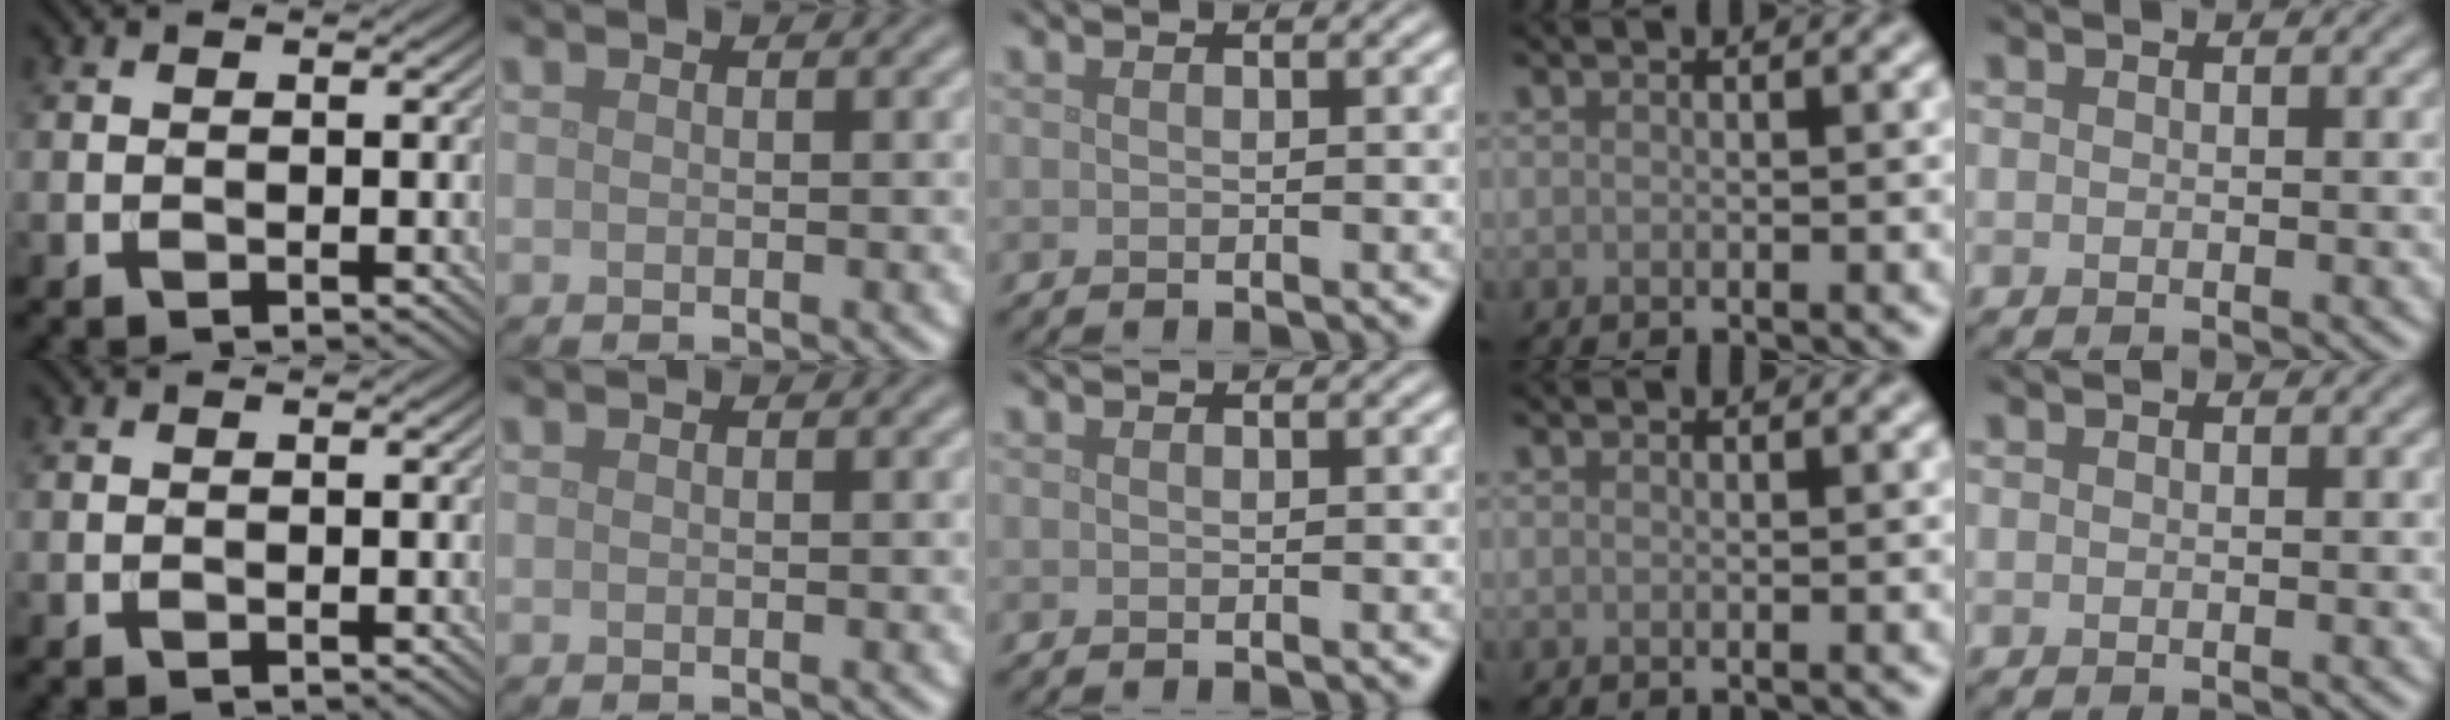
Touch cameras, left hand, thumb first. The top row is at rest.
{}